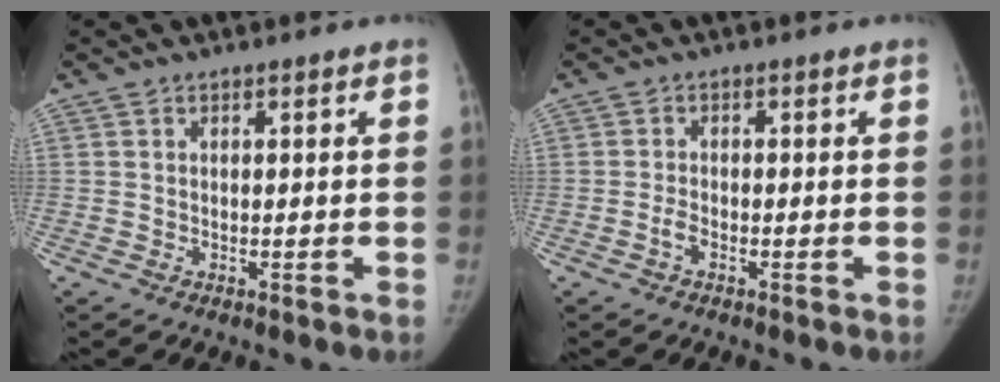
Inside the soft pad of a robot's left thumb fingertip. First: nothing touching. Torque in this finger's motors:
{"motor_torque": [-0.01, -0.01, 0.21, -0.05, 0.03]}